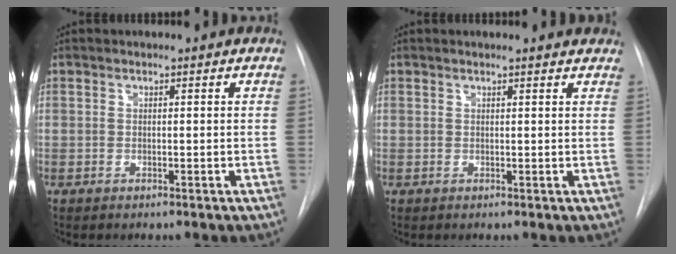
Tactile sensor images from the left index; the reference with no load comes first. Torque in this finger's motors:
{"motor_torque": [0.89, -1.25, 0.05, -0.01]}